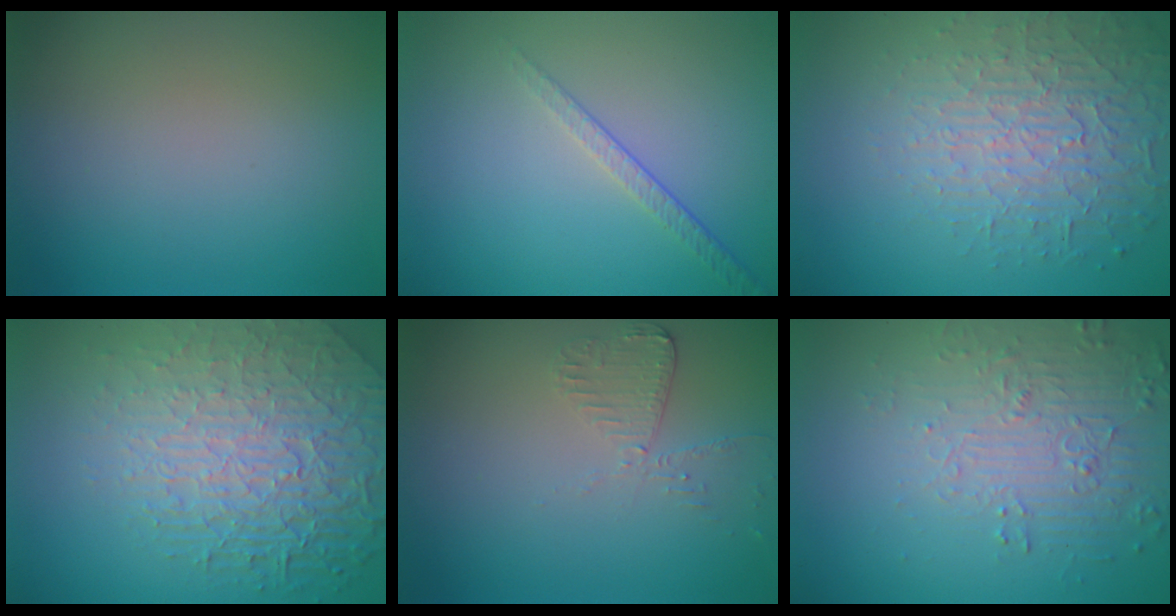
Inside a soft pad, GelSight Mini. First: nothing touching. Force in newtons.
{"total": 1.6, "press": 1.0, "slide": 1.3}
{"total": 4.6, "press": 4.1, "slide": 2.1}
{"total": 8.9, "press": 6.1, "slide": 6.6}
{"total": 1.9, "press": 1.9, "slide": 0.4}
{"total": 4.9, "press": 3.6, "slide": 3.4}